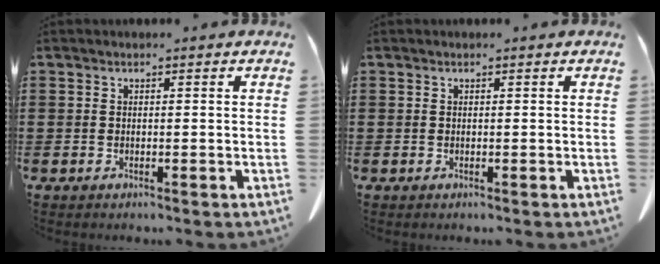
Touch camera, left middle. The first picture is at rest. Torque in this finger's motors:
{"motor_torque": [2.14, 0.00, -0.84, -0.21]}